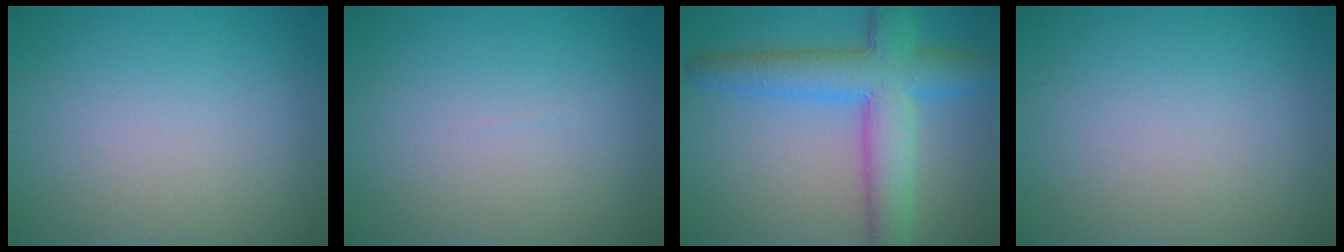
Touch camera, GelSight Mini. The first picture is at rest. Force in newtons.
{"total": 0.0}
{"total": 7.7, "press": 7.7, "slide": 0.2}
{"total": 0.0}